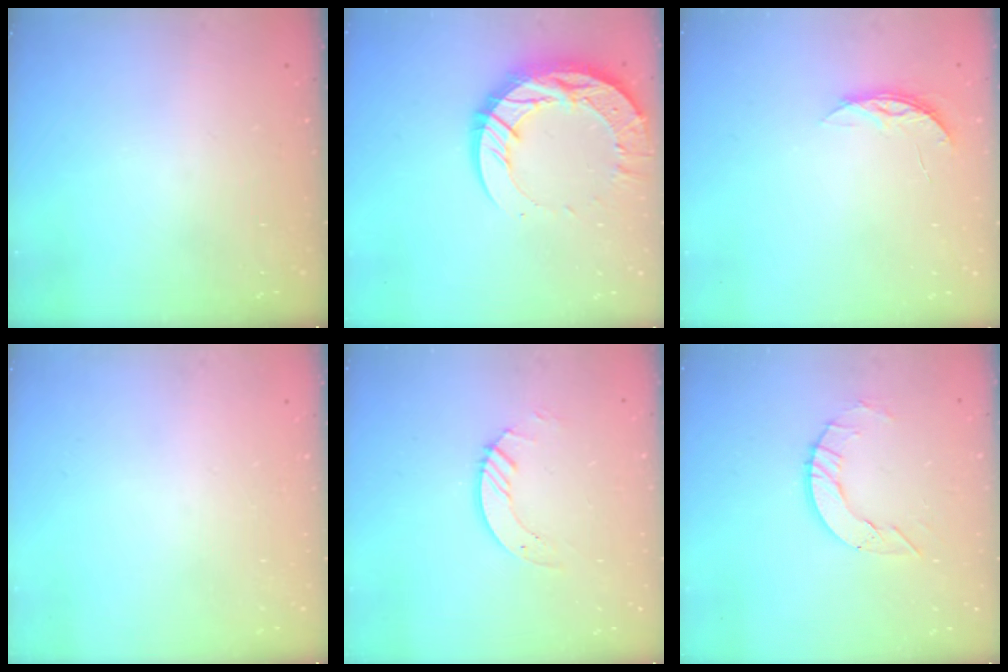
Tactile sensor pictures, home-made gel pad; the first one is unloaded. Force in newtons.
{"total": 18.7, "press": 18.6, "slide": 1.8}
{"total": 4.5, "press": 4.5, "slide": 0.4}
{"total": 0.0}
{"total": 4.0, "press": 4.0, "slide": 0.3}
{"total": 7.1, "press": 7.0, "slide": 0.7}